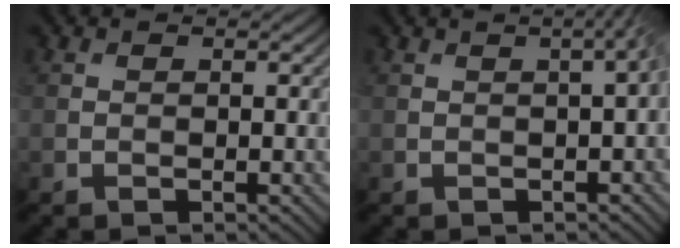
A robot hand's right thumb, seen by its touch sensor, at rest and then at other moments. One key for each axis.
{"total": 3.7, "fx": 0.2, "fy": 1.0, "fz": 3.5, "tx": -0.032, "ty": 0.015, "tz": 0.002}